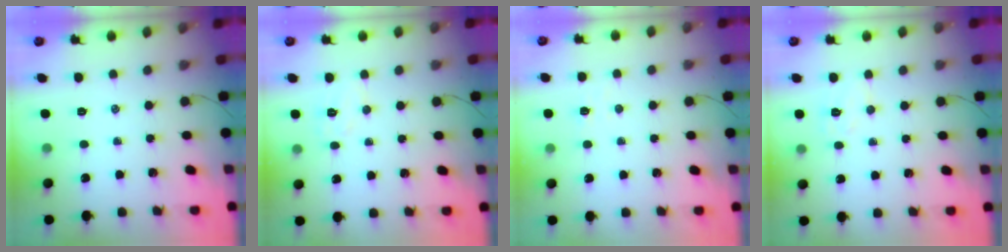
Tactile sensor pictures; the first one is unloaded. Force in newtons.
{"total": 5.6, "press": 5.5, "slide": 1.0}
{"total": 3.1, "press": 2.9, "slide": 0.9}
{"total": 5.4, "press": 5.3, "slide": 1.0}